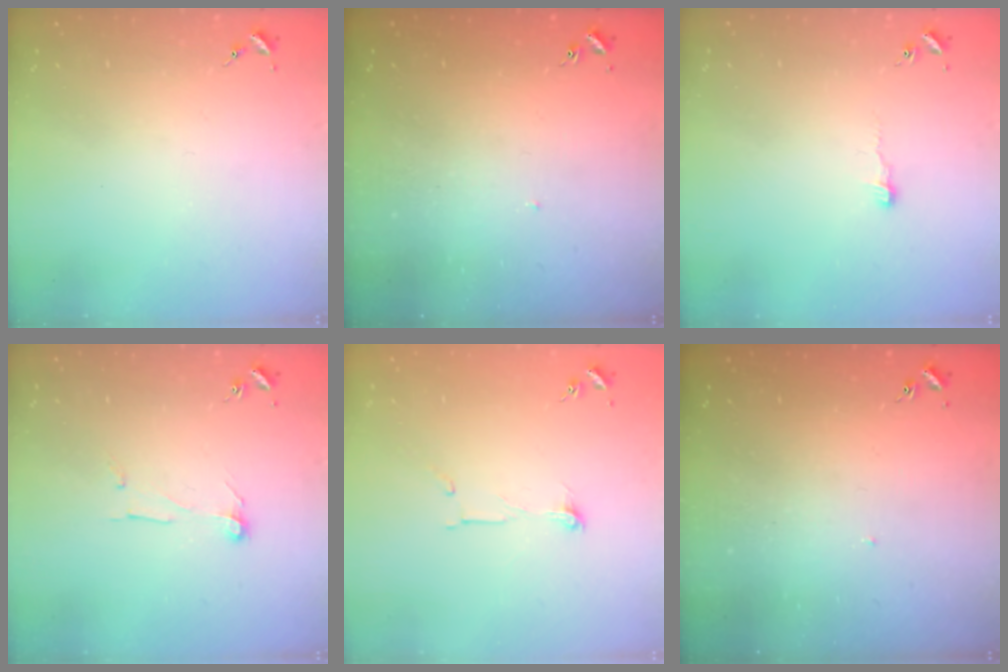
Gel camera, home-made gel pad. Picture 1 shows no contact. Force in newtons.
{"total": 1.2, "press": 1.2, "slide": 0.1}
{"total": 3.4, "press": 3.3, "slide": 0.2}
{"total": 7.3, "press": 7.2, "slide": 0.8}
{"total": 5.4, "press": 5.4, "slide": 0.4}
{"total": 1.2, "press": 1.2, "slide": 0.1}